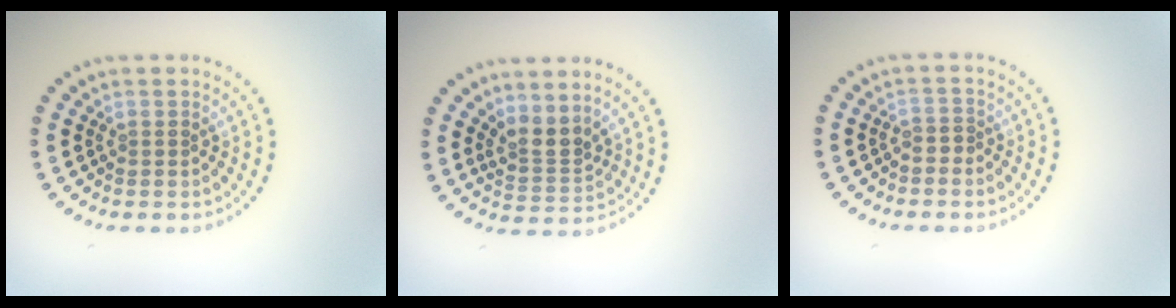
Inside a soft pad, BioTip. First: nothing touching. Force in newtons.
{"total": 2.7, "press": 1.9, "slide": 1.9}
{"total": 0.8, "press": 0.5, "slide": 0.6}